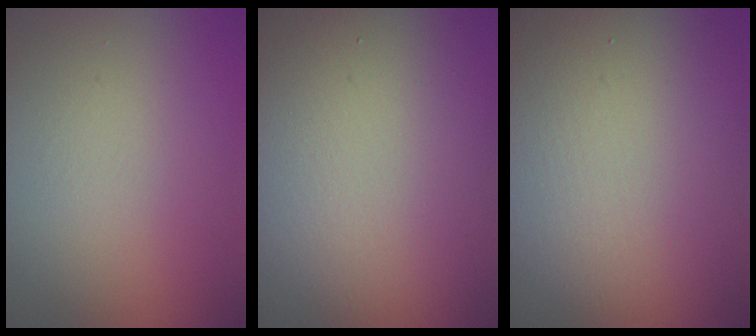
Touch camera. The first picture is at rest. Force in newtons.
{"total": 20.2, "press": 20.2, "slide": 1.0}
{"total": 16.5, "press": 16.5, "slide": 0.9}